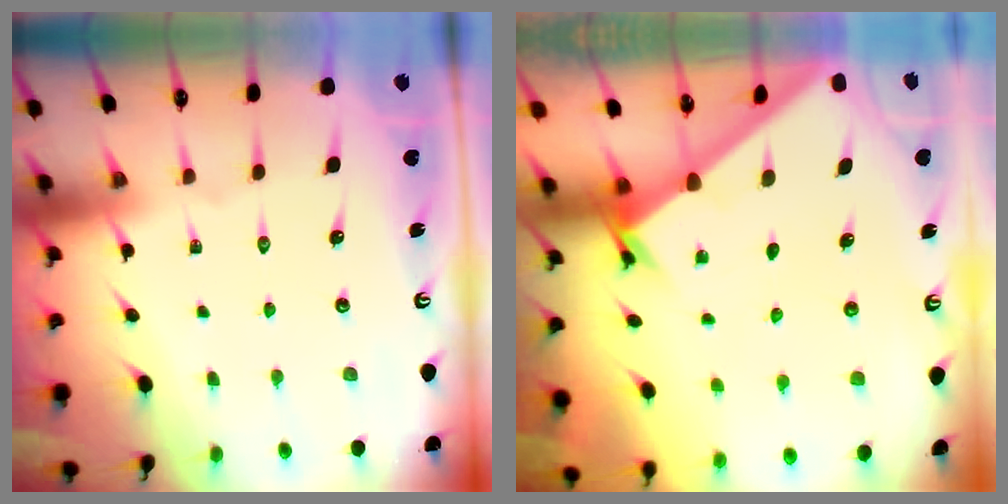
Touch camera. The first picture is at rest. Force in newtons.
{"total": 2.2, "press": 2.2, "slide": 0.1}